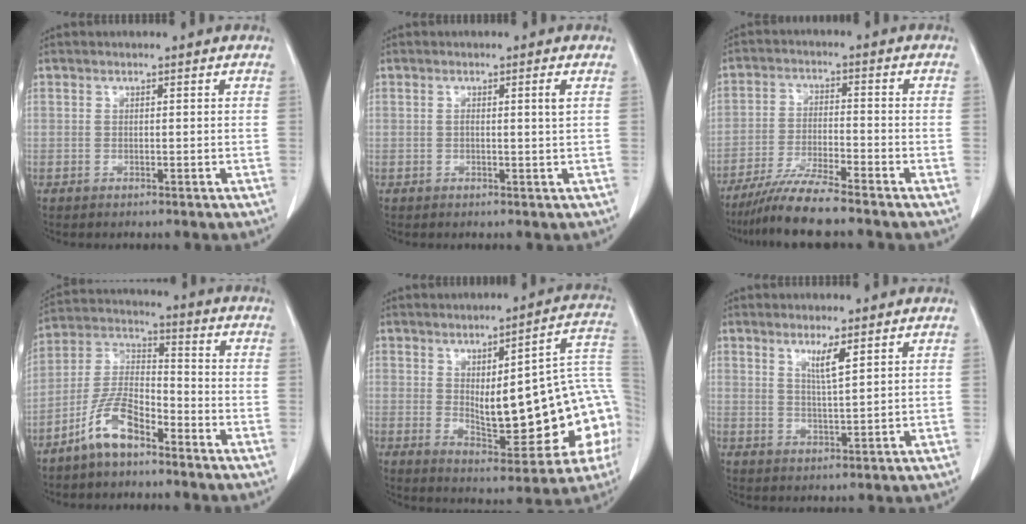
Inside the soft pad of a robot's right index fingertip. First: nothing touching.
{"total": 1.5, "force": [0.3, -0.4, 1.4], "torque": [-0.024, 0.002, 0.006]}
{"total": 7.1, "force": [-6.1, -0.8, 3.4], "torque": [-0.064, -0.025, -0.119]}
{"total": 8.7, "force": [-5.7, 2.8, 5.9], "torque": [-0.127, 0.002, -0.121]}
{"total": 20.5, "force": [-1.0, 5.5, 19.7], "torque": [-0.203, 0.027, 0.006]}
{"total": 3.9, "force": [2.3, 0.0, 3.2], "torque": [-0.058, -0.010, 0.044]}